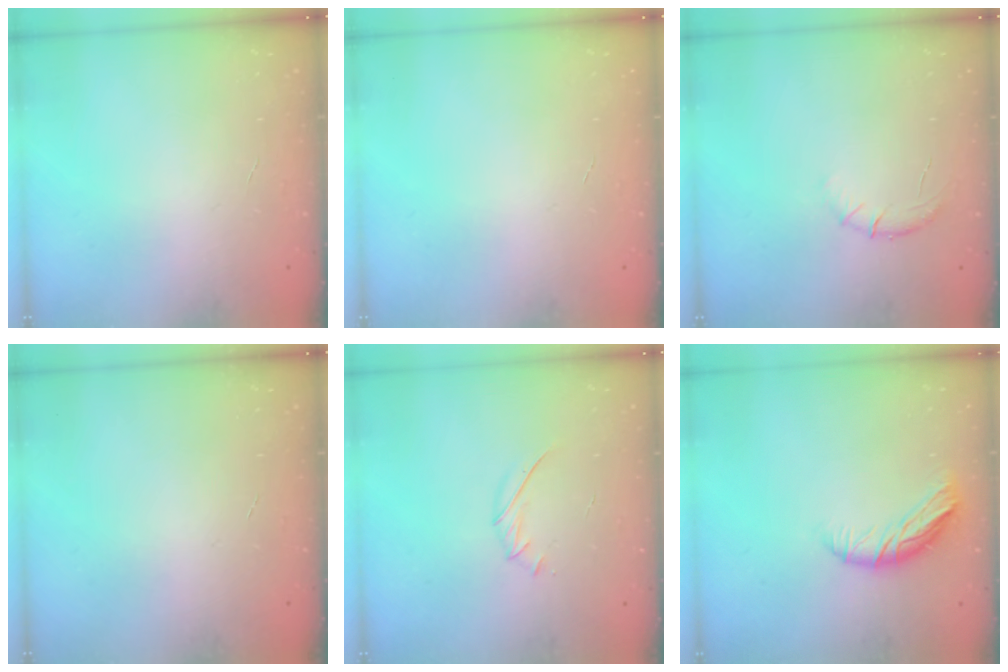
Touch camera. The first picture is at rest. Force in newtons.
{"total": 0.0}
{"total": 7.1, "press": 6.8, "slide": 2.0}
{"total": 0.0}
{"total": 5.4, "press": 5.3, "slide": 1.0}
{"total": 10.4, "press": 10.3, "slide": 1.5}